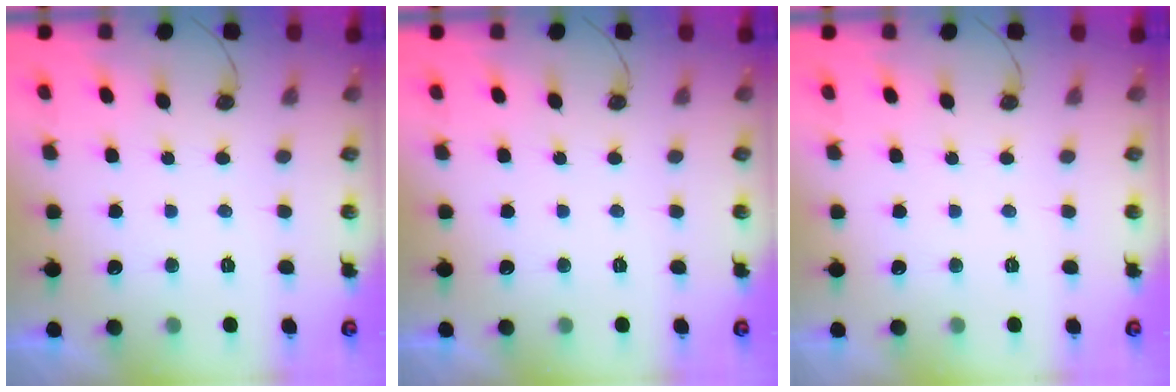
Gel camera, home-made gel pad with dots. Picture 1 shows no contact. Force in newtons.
{"total": 0.0}
{"total": 0.0}